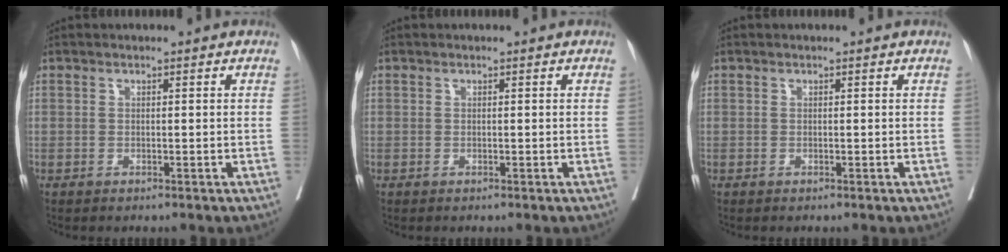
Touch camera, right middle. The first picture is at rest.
{"total": 0.0}
{"total": 0.0}